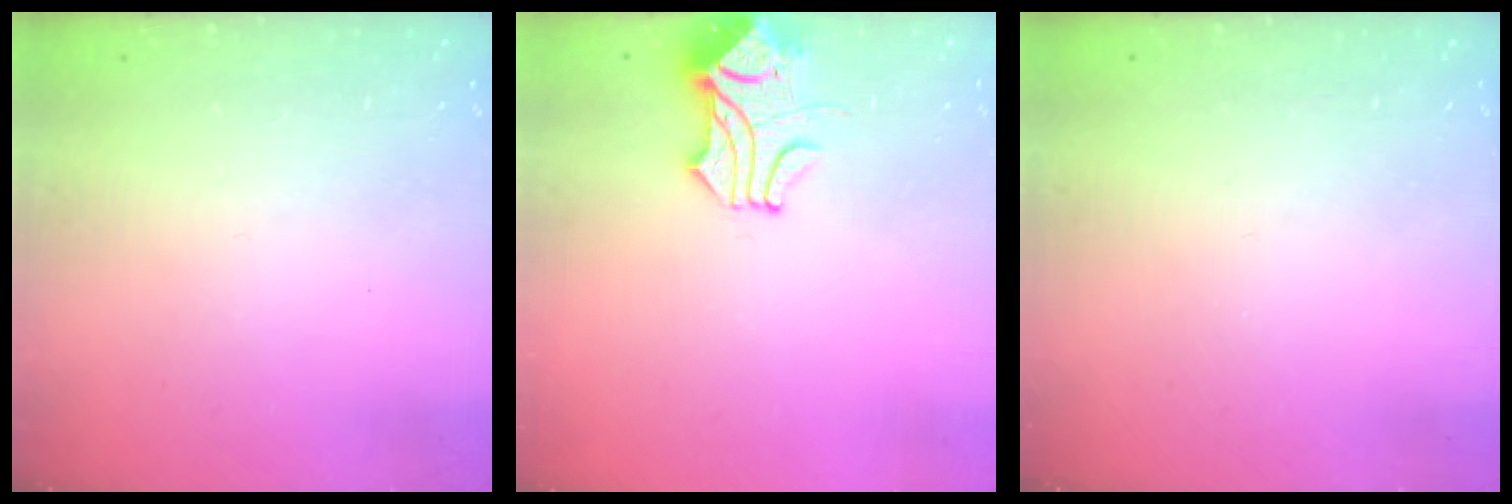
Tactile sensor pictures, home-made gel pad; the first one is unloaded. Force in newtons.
{"total": 2.0, "press": 1.8, "slide": 1.0}
{"total": 0.0}